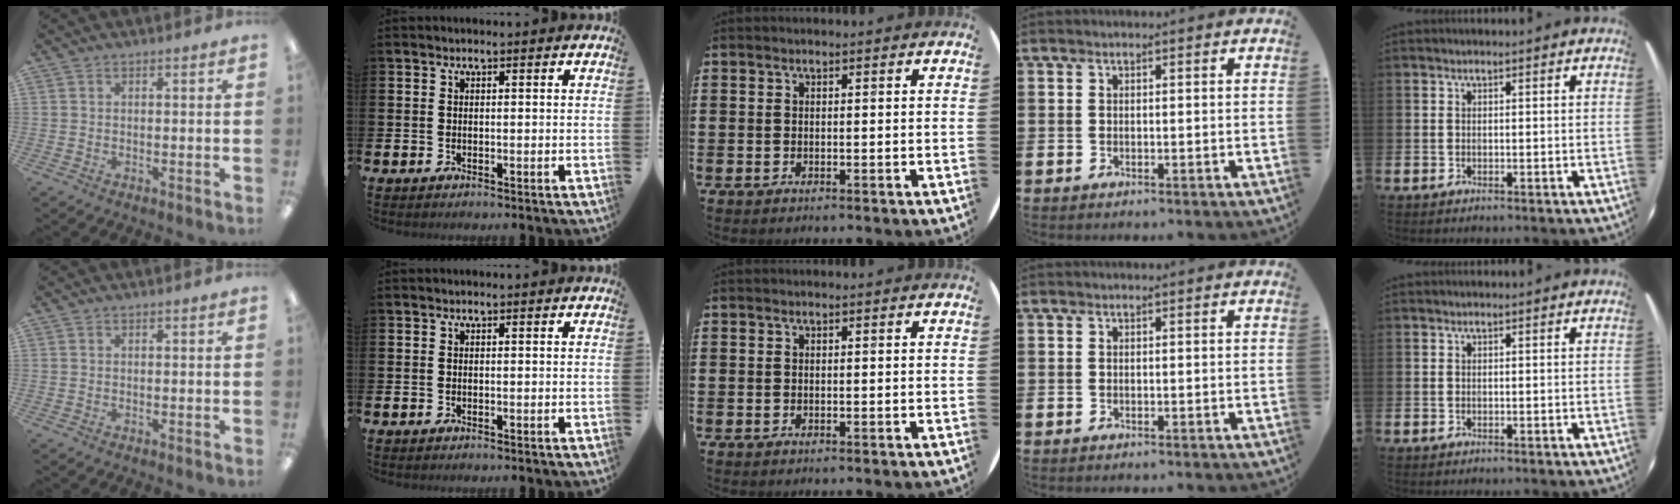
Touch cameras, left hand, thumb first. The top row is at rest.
{}